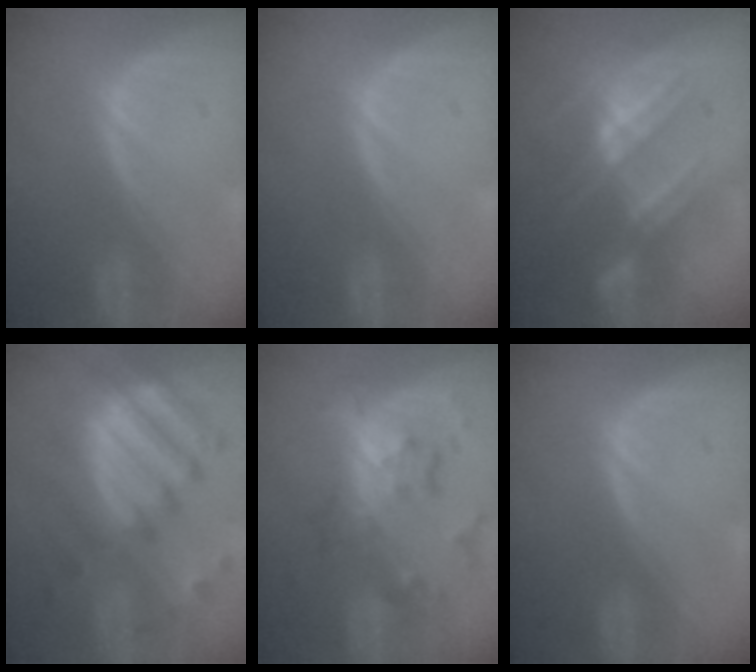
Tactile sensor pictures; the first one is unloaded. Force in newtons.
{"total": 0.0}
{"total": 7.8, "press": 7.4, "slide": 2.6}
{"total": 11.9, "press": 10.4, "slide": 5.8}
{"total": 8.6, "press": 7.6, "slide": 4.0}
{"total": 0.0}